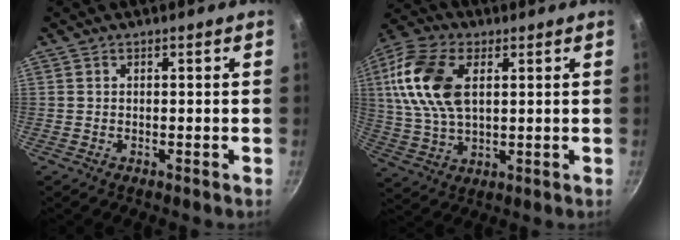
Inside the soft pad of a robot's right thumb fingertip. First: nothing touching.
{"total": 15.7, "force": [4.0, 9.0, 12.2], "torque": [-0.236, 0.002, 0.072]}